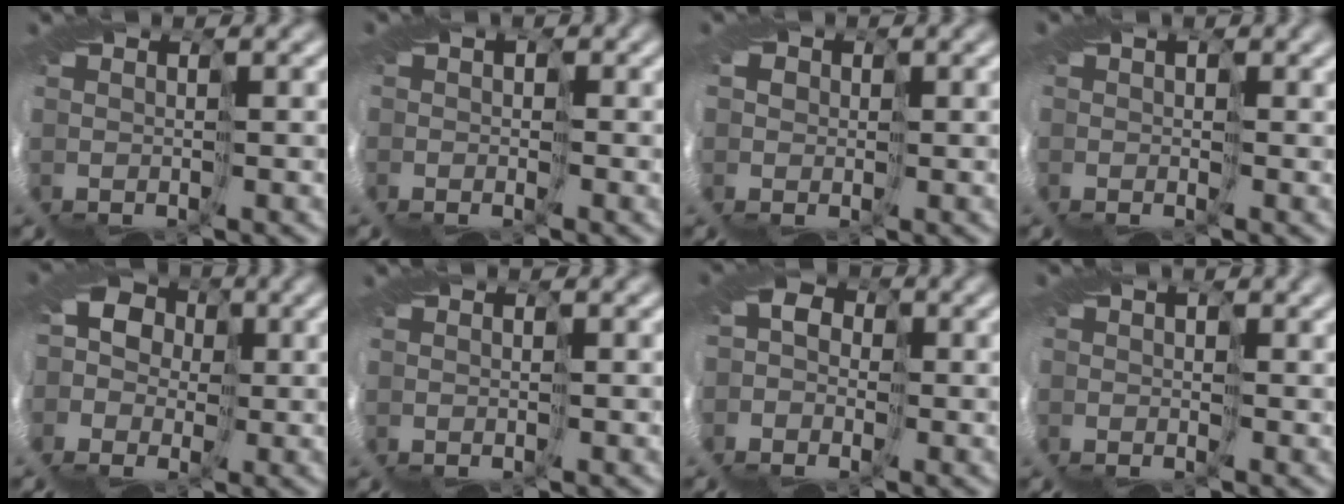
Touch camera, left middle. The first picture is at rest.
{"total": 2.6, "force": [-0.1, 2.3, 1.3], "torque": [-0.019, 0.004, -0.010]}
{"total": 4.9, "force": [0.2, 4.6, 1.8], "torque": [-0.034, 0.008, -0.032]}
{"total": 2.1, "force": [0.7, 1.6, 1.2], "torque": [-0.024, 0.009, 0.002]}
{"total": 8.1, "force": [-1.7, 7.7, 2.2], "torque": [-0.063, 0.001, -0.062]}
{"total": 0.0}
{"total": 4.4, "force": [-1.8, 3.8, 1.5], "torque": [-0.032, 0.005, -0.044]}
{"total": 2.0, "force": [0.6, 1.5, 1.1], "torque": [-0.023, 0.007, 0.003]}